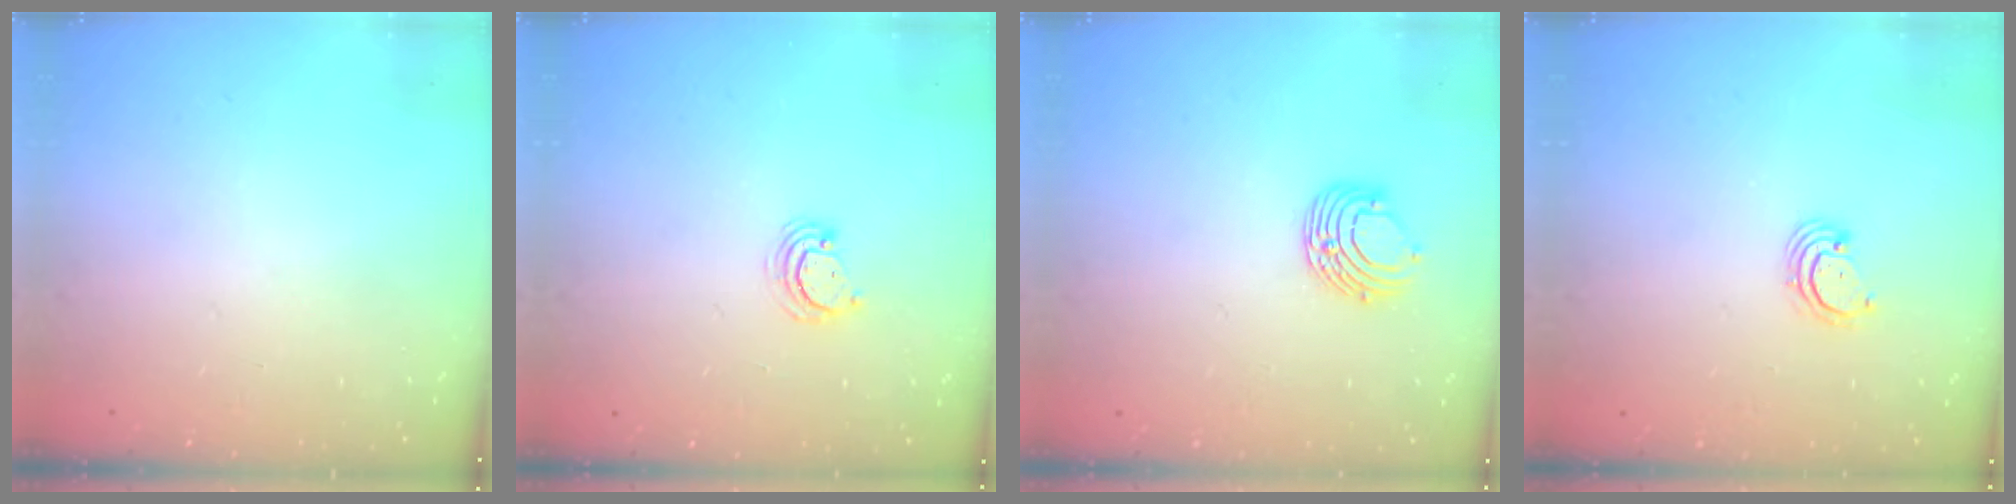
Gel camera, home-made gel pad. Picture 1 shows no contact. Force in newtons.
{"total": 4.3, "press": 4.3, "slide": 0.4}
{"total": 8.2, "press": 8.2, "slide": 0.8}
{"total": 2.7, "press": 2.7, "slide": 0.3}